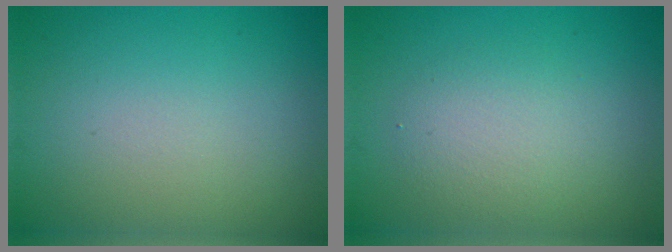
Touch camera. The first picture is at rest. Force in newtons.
{"total": 2.7, "press": 2.6, "slide": 0.3}